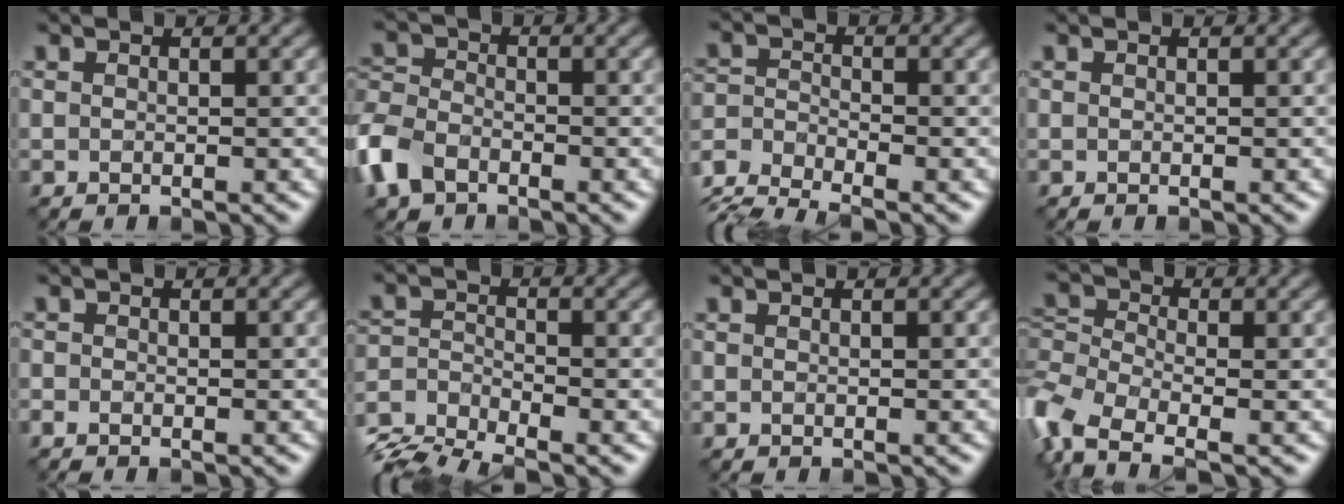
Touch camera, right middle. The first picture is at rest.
{"total": 5.3, "force": [-3.1, 3.3, 2.8], "torque": [-0.075, 0.004, -0.079]}
{"total": 5.7, "force": [-4.8, 1.7, 2.6], "torque": [-0.061, -0.014, -0.101]}
{"total": 0.0}
{"total": 0.7, "force": [-0.6, 0.3, 0.3], "torque": [-0.004, -0.002, -0.014]}
{"total": 5.2, "force": [-4.1, 1.8, 2.6], "torque": [-0.048, -0.008, -0.090]}
{"total": 0.0}
{"total": 6.6, "force": [-3.4, 3.5, 4.5], "torque": [-0.107, 0.001, -0.086]}